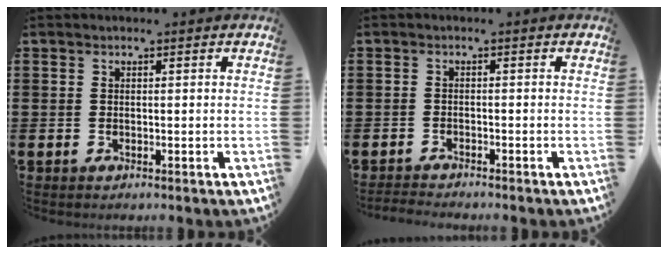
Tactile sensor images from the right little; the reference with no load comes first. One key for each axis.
{"total": 1.2, "fx": -1.2, "fy": 0.0, "fz": 0.1, "tx": -0.004, "ty": 0.000, "tz": -0.024}